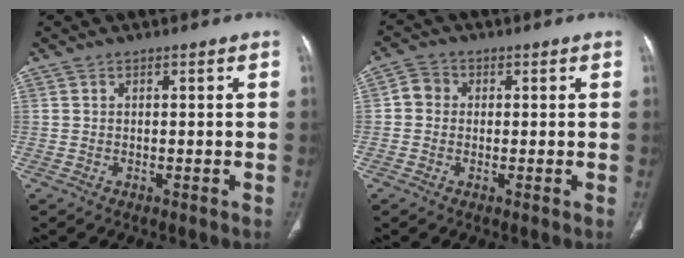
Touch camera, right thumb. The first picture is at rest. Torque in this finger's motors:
{"motor_torque": [0.01, 0.00, 0.37, -0.37, -0.01]}